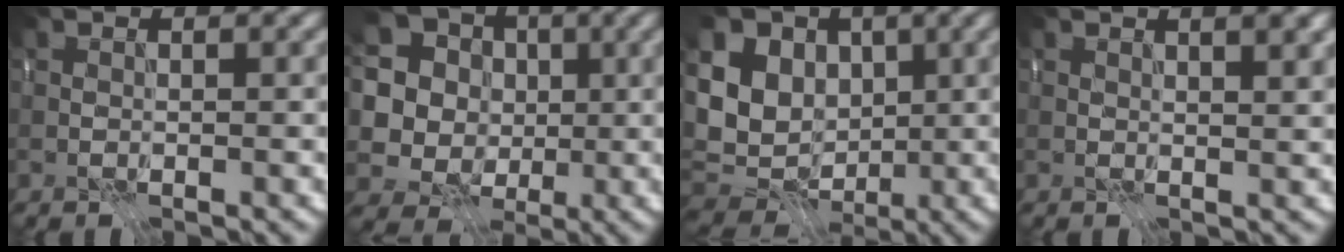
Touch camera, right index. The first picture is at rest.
{"total": 12.1, "force": [3.1, 10.8, 4.6], "torque": [-0.150, 0.025, 0.041]}
{"total": 11.9, "force": [2.9, 9.6, 6.5], "torque": [-0.138, 0.025, 0.034]}
{"total": 3.4, "force": [1.8, 1.1, 2.6], "torque": [-0.028, 0.006, 0.020]}